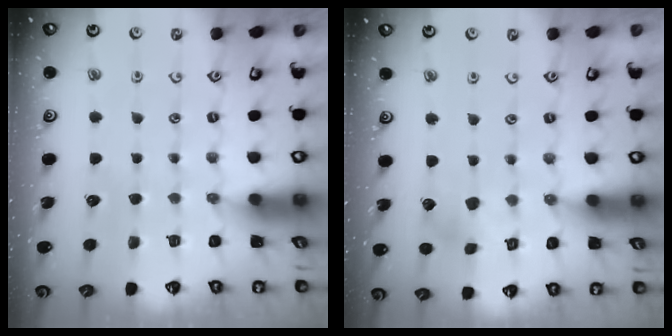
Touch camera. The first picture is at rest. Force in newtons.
{"total": 4.5, "press": 4.5, "slide": 0.3}